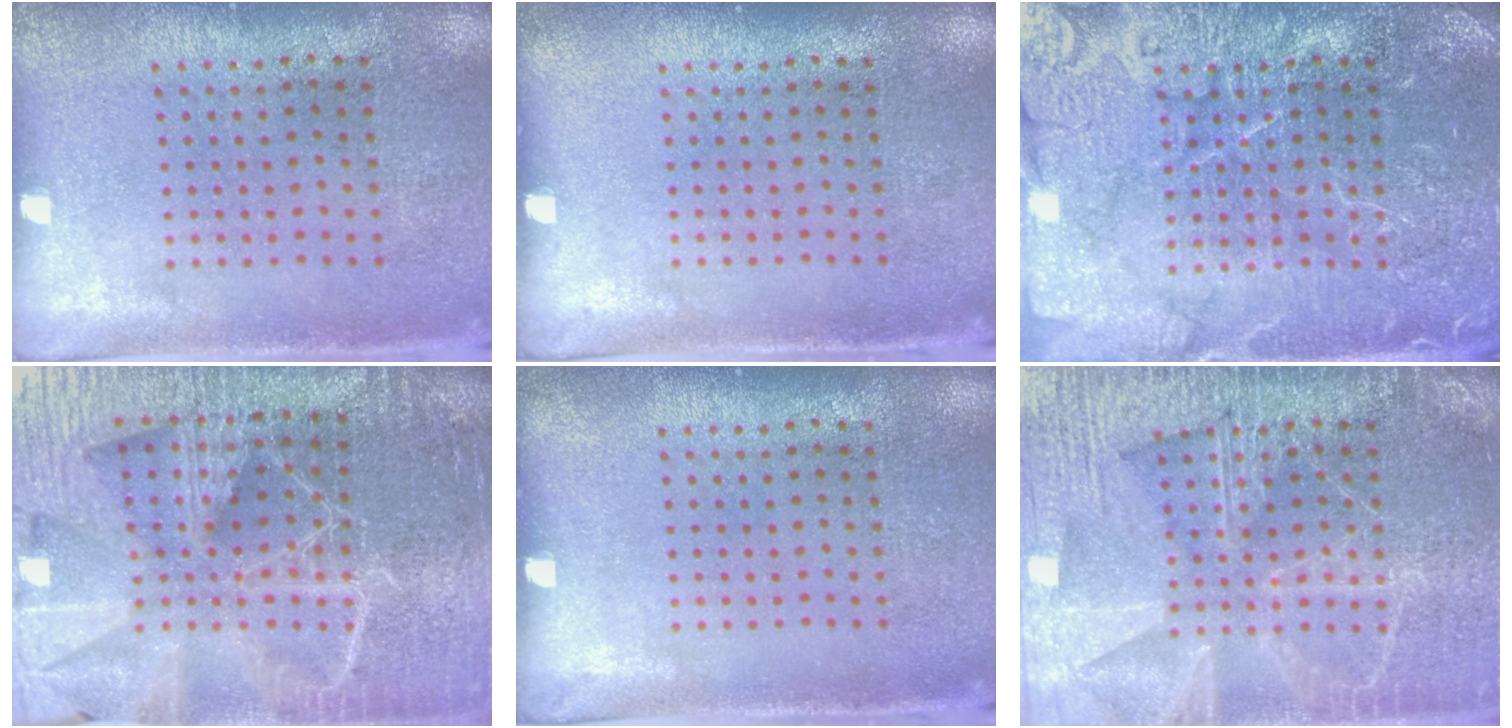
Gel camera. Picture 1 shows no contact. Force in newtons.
{"total": 0.0}
{"total": 7.1, "press": 7.0, "slide": 1.0}
{"total": 6.1, "press": 5.3, "slide": 3.0}
{"total": 0.0}
{"total": 6.5, "press": 6.5, "slide": 0.8}